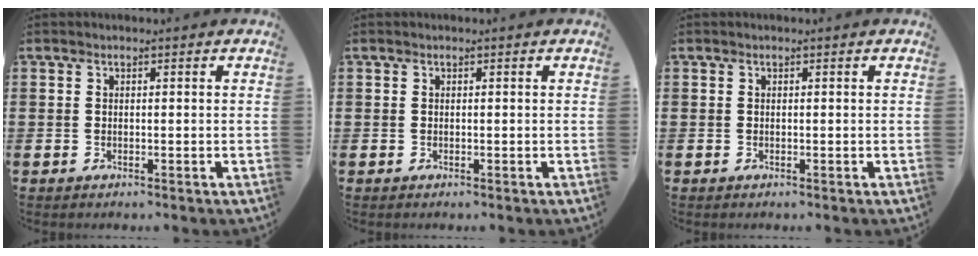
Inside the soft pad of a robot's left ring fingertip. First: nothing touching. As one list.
[{"total": 0.0}, {"total": 0.0}]